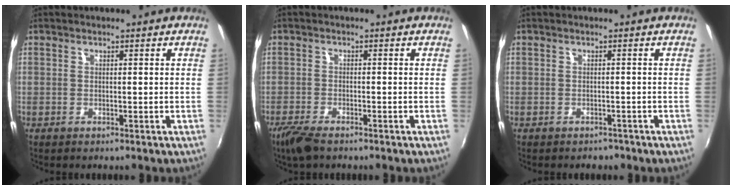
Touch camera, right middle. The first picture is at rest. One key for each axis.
{"total": 5.2, "fx": -3.9, "fy": 1.5, "fz": 3.0, "tx": -0.082, "ty": -0.017, "tz": -0.077}
{"total": 2.4, "fx": -1.9, "fy": 1.3, "fz": 0.4, "tx": -0.012, "ty": -0.008, "tz": -0.024}